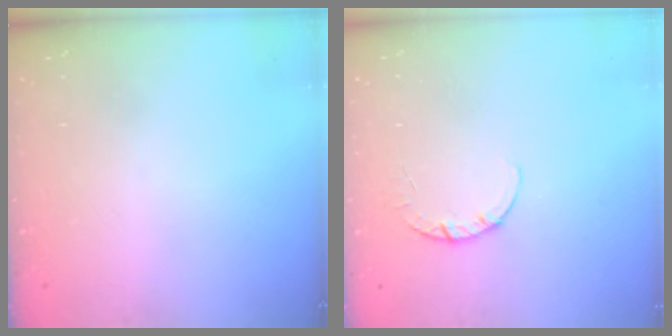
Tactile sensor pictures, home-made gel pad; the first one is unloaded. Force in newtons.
{"total": 2.7, "press": 2.7, "slide": 0.4}